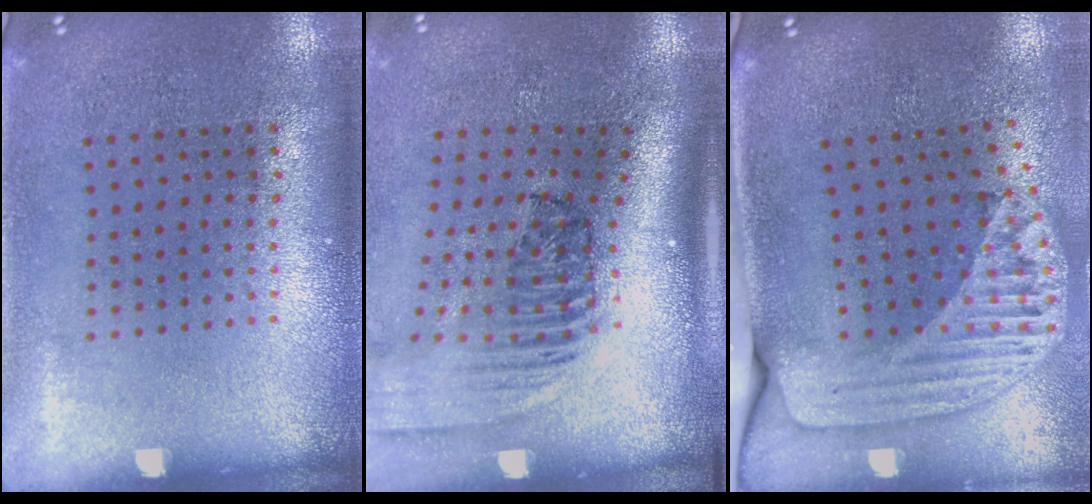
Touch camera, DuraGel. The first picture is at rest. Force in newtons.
{"total": 2.4, "press": 1.5, "slide": 1.8}
{"total": 2.4, "press": 1.7, "slide": 1.7}